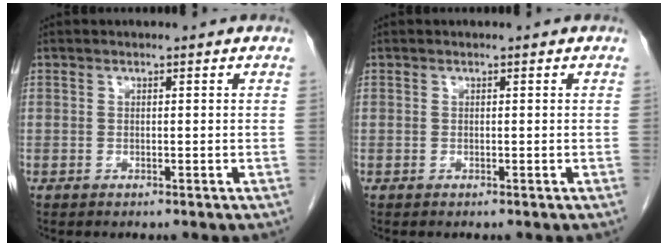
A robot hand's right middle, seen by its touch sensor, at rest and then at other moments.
{"total": 0.0}